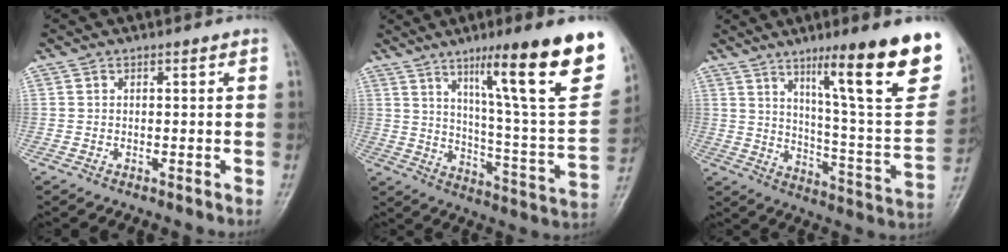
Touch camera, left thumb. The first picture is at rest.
{"total": 25.6, "force": [14.1, 2.8, 21.1], "torque": [-0.286, -0.051, 0.215]}
{"total": 25.3, "force": [14.0, 3.2, 20.8], "torque": [-0.274, -0.055, 0.215]}